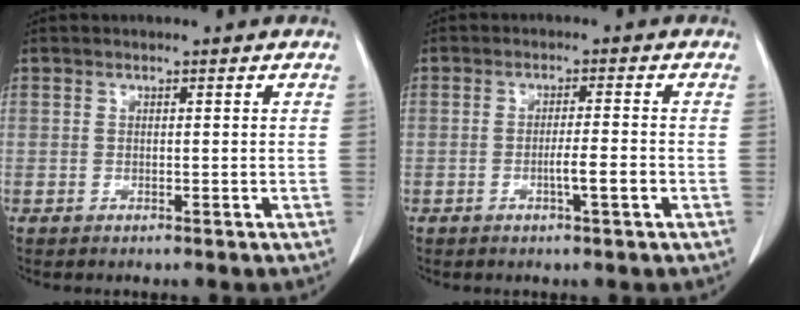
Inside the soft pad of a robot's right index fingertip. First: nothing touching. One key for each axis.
{"total": 3.4, "fx": -1.1, "fy": -0.1, "fz": 3.2, "tx": -0.055, "ty": -0.003, "tz": -0.019}